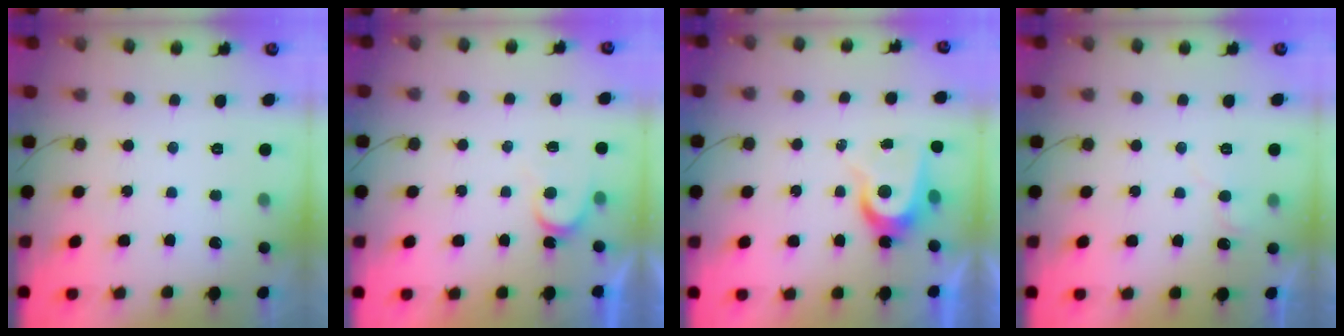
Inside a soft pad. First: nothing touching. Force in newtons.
{"total": 5.7, "press": 5.7, "slide": 0.4}
{"total": 6.5, "press": 6.5, "slide": 0.1}
{"total": 5.4, "press": 5.4, "slide": 0.6}